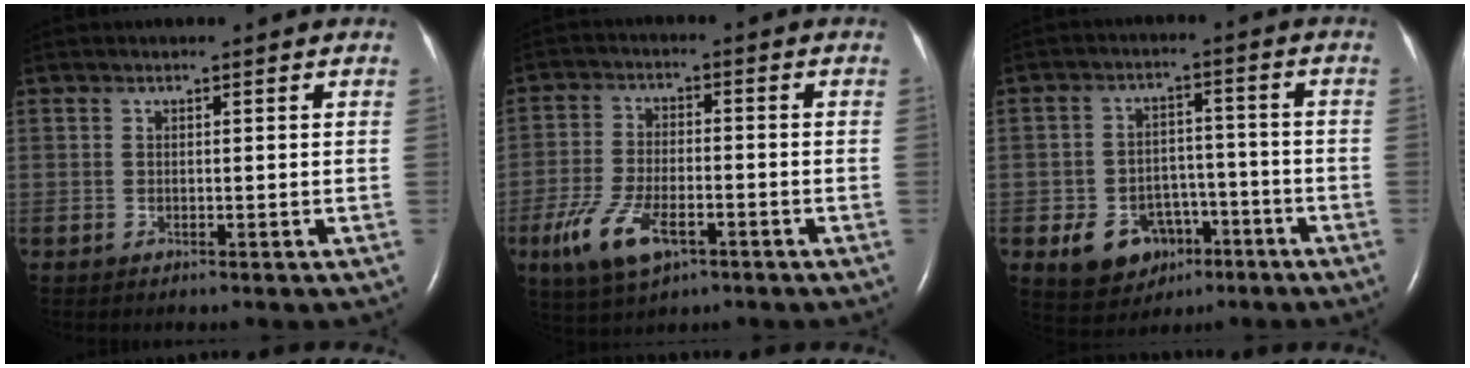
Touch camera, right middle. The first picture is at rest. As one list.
[{"total": 9.3, "force": [-4.6, 3.9, 7.1], "torque": [-0.156, -0.010, -0.079]}, {"total": 8.8, "force": [-4.1, 6.5, 4.3], "torque": [-0.075, 0.014, -0.056]}]